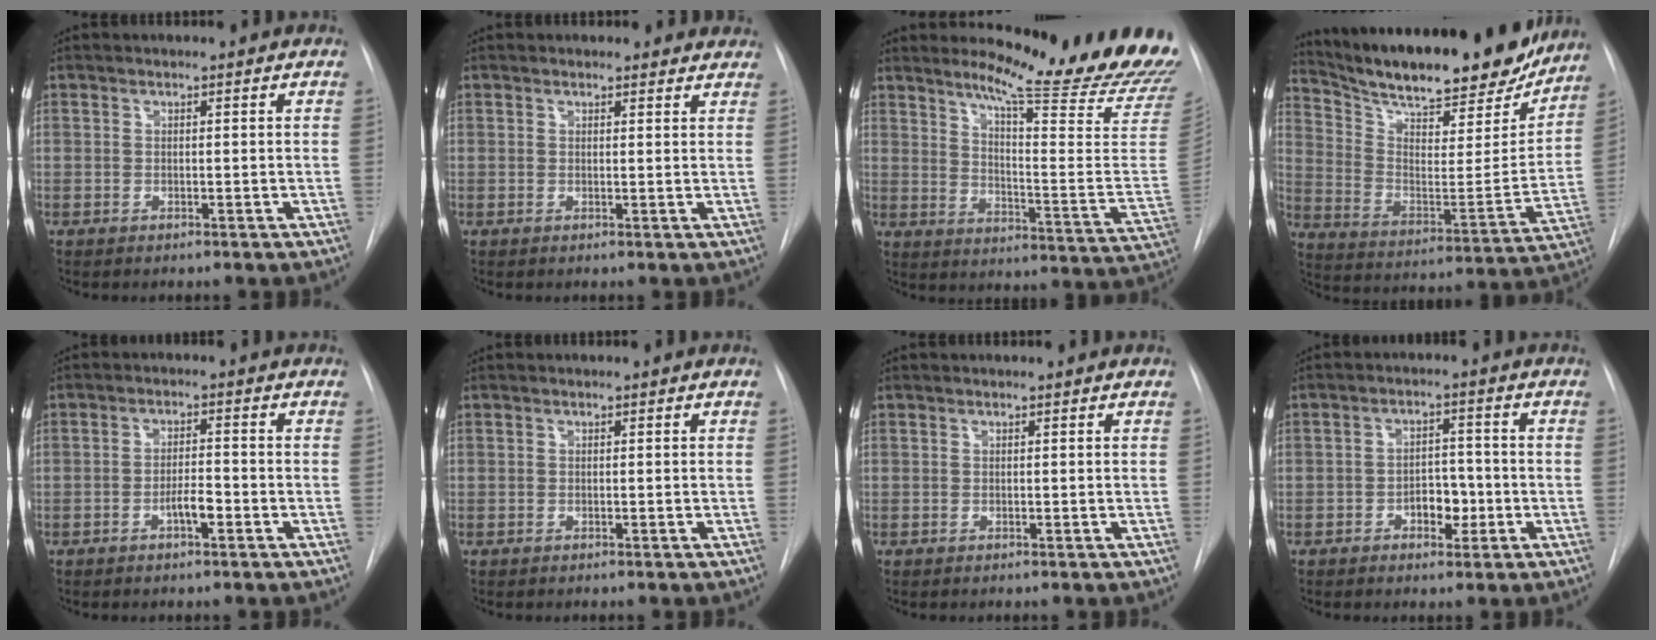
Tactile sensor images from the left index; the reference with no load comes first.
{"total": 3.7, "force": [3.3, 1.5, 0.2], "torque": [0.010, -0.007, 0.020]}
{"total": 22.2, "force": [19.8, 0.4, 10.0], "torque": [-0.140, -0.127, 0.244]}
{"total": 27.2, "force": [23.1, 6.3, 12.9], "torque": [-0.212, -0.029, 0.331]}
{"total": 3.3, "force": [-1.6, 0.8, 2.7], "torque": [-0.045, 0.002, -0.029]}
{"total": 0.0}
{"total": 0.0}
{"total": 4.5, "force": [-1.7, 2.8, 3.2], "torque": [-0.041, 0.006, -0.025]}